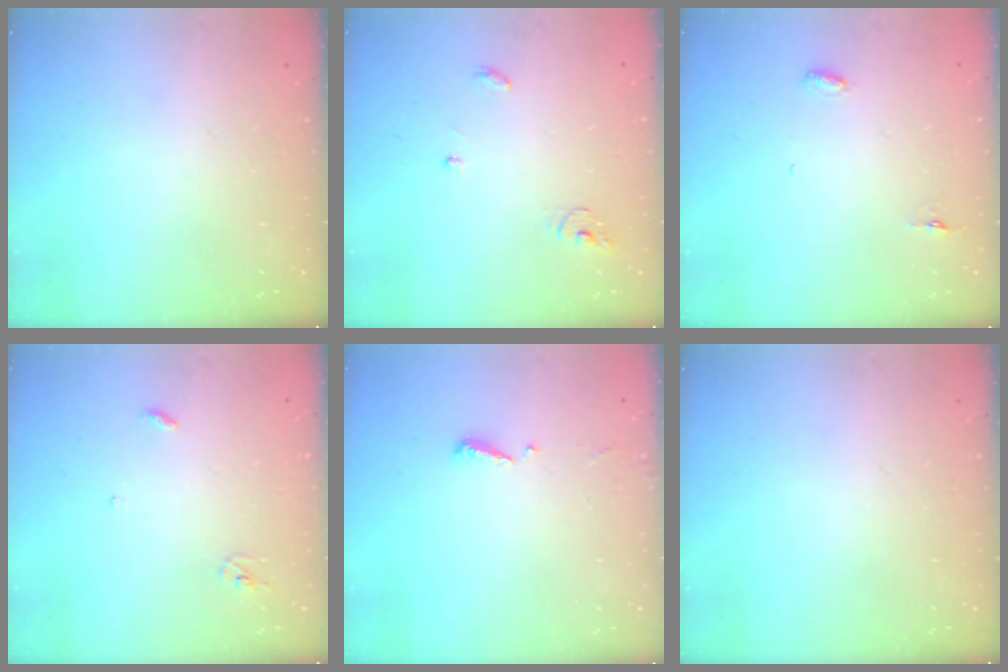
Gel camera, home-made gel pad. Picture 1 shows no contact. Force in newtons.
{"total": 3.9, "press": 3.9, "slide": 0.2}
{"total": 3.0, "press": 2.8, "slide": 0.9}
{"total": 3.0, "press": 2.9, "slide": 0.2}
{"total": 4.9, "press": 4.8, "slide": 0.4}
{"total": 0.0}